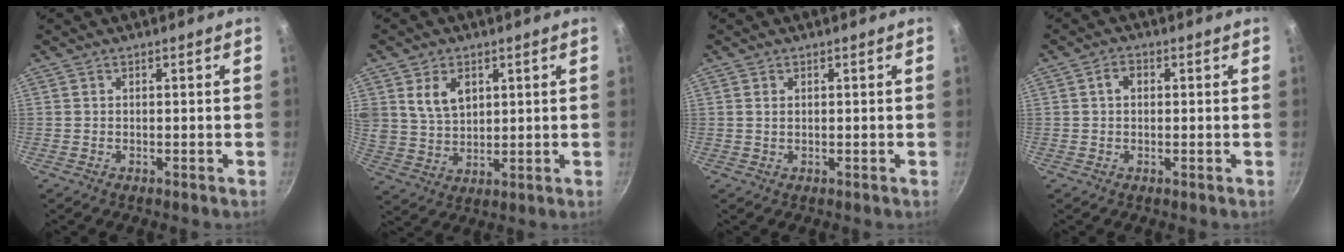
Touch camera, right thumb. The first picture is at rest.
{"total": 7.7, "force": [3.1, 5.3, 4.6], "torque": [-0.066, -0.018, 0.065]}
{"total": 0.8, "force": [0.3, 0.6, 0.5], "torque": [-0.008, 0.001, 0.006]}
{"total": 2.4, "force": [0.4, 1.8, 1.6], "torque": [-0.021, 0.006, 0.005]}